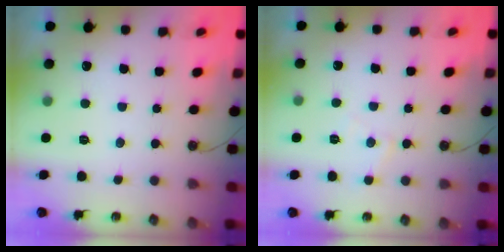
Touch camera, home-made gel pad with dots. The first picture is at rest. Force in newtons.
{"total": 5.0, "press": 4.9, "slide": 0.7}